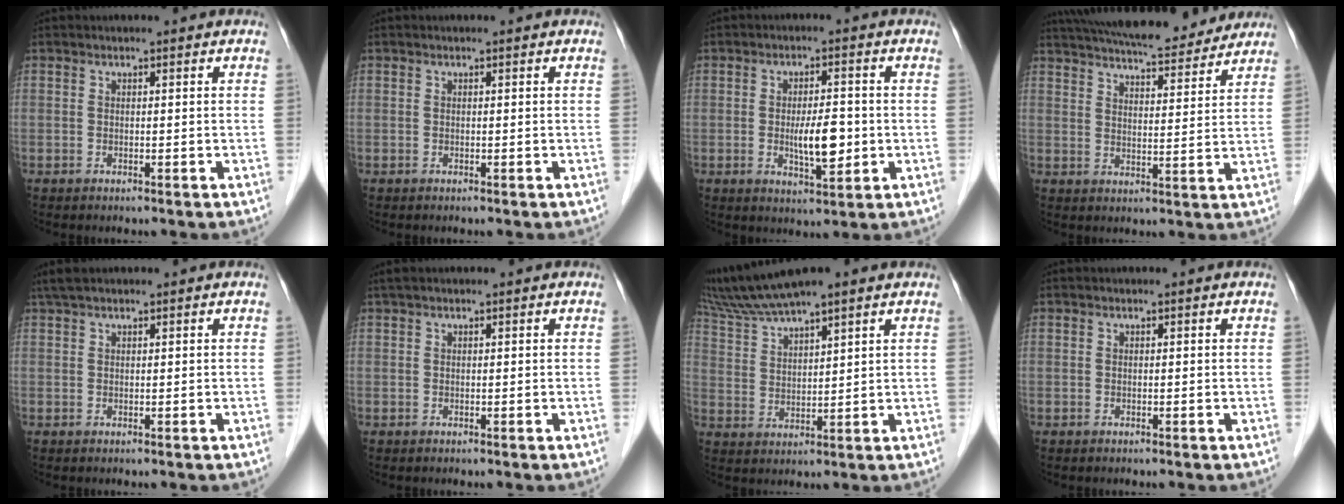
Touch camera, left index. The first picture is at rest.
{"total": 0.0}
{"total": 6.0, "force": [-0.9, 1.7, 5.7], "torque": [-0.097, -0.010, -0.012]}
{"total": 18.3, "force": [16.4, 3.3, 7.5], "torque": [-0.124, 0.023, 0.230]}
{"total": 2.4, "force": [1.9, 0.3, 1.5], "torque": [-0.032, 0.021, 0.039]}
{"total": 1.3, "force": [0.9, 0.2, 0.9], "torque": [-0.019, 0.022, 0.017]}
{"total": 9.6, "force": [8.3, 0.3, 4.8], "torque": [-0.104, 0.029, 0.160]}
{"total": 0.0}